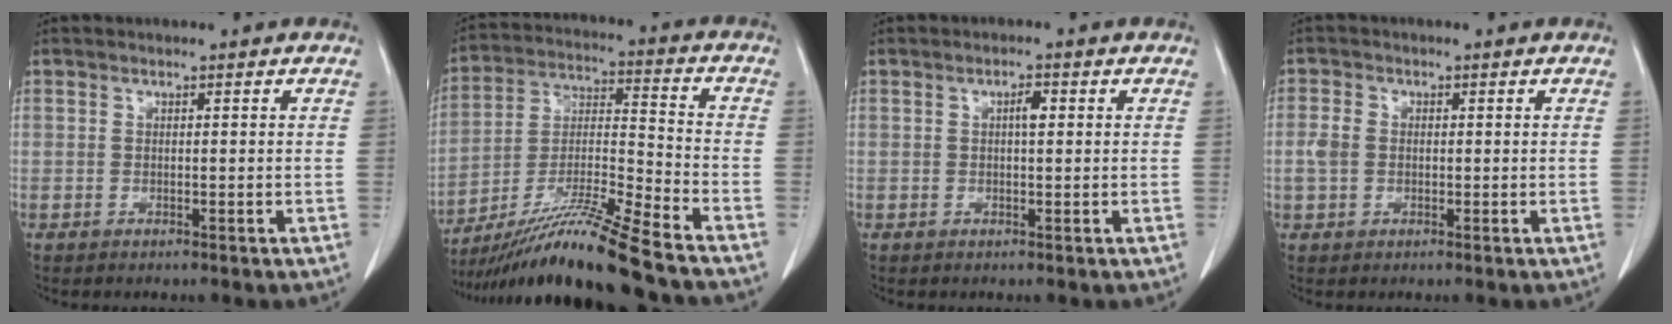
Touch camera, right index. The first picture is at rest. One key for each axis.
{"total": 16.1, "fx": -13.0, "fy": -1.8, "fz": 9.4, "tx": -0.182, "ty": -0.017, "tz": -0.234}
{"total": 1.8, "fx": 0.4, "fy": 0.5, "fz": 1.7, "tx": -0.030, "ty": 0.004, "tz": 0.006}
{"total": 2.9, "fx": -0.1, "fy": 2.3, "fz": 1.8, "tx": -0.051, "ty": 0.010, "tz": -0.004}